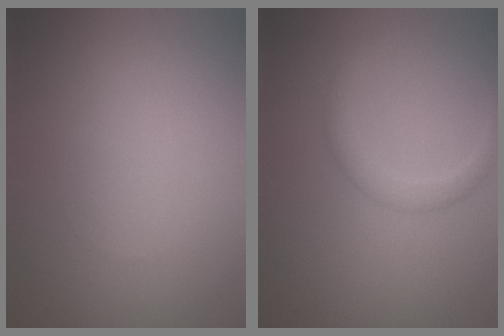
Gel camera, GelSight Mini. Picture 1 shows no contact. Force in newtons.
{"total": 2.1, "press": 2.1, "slide": 0.0}